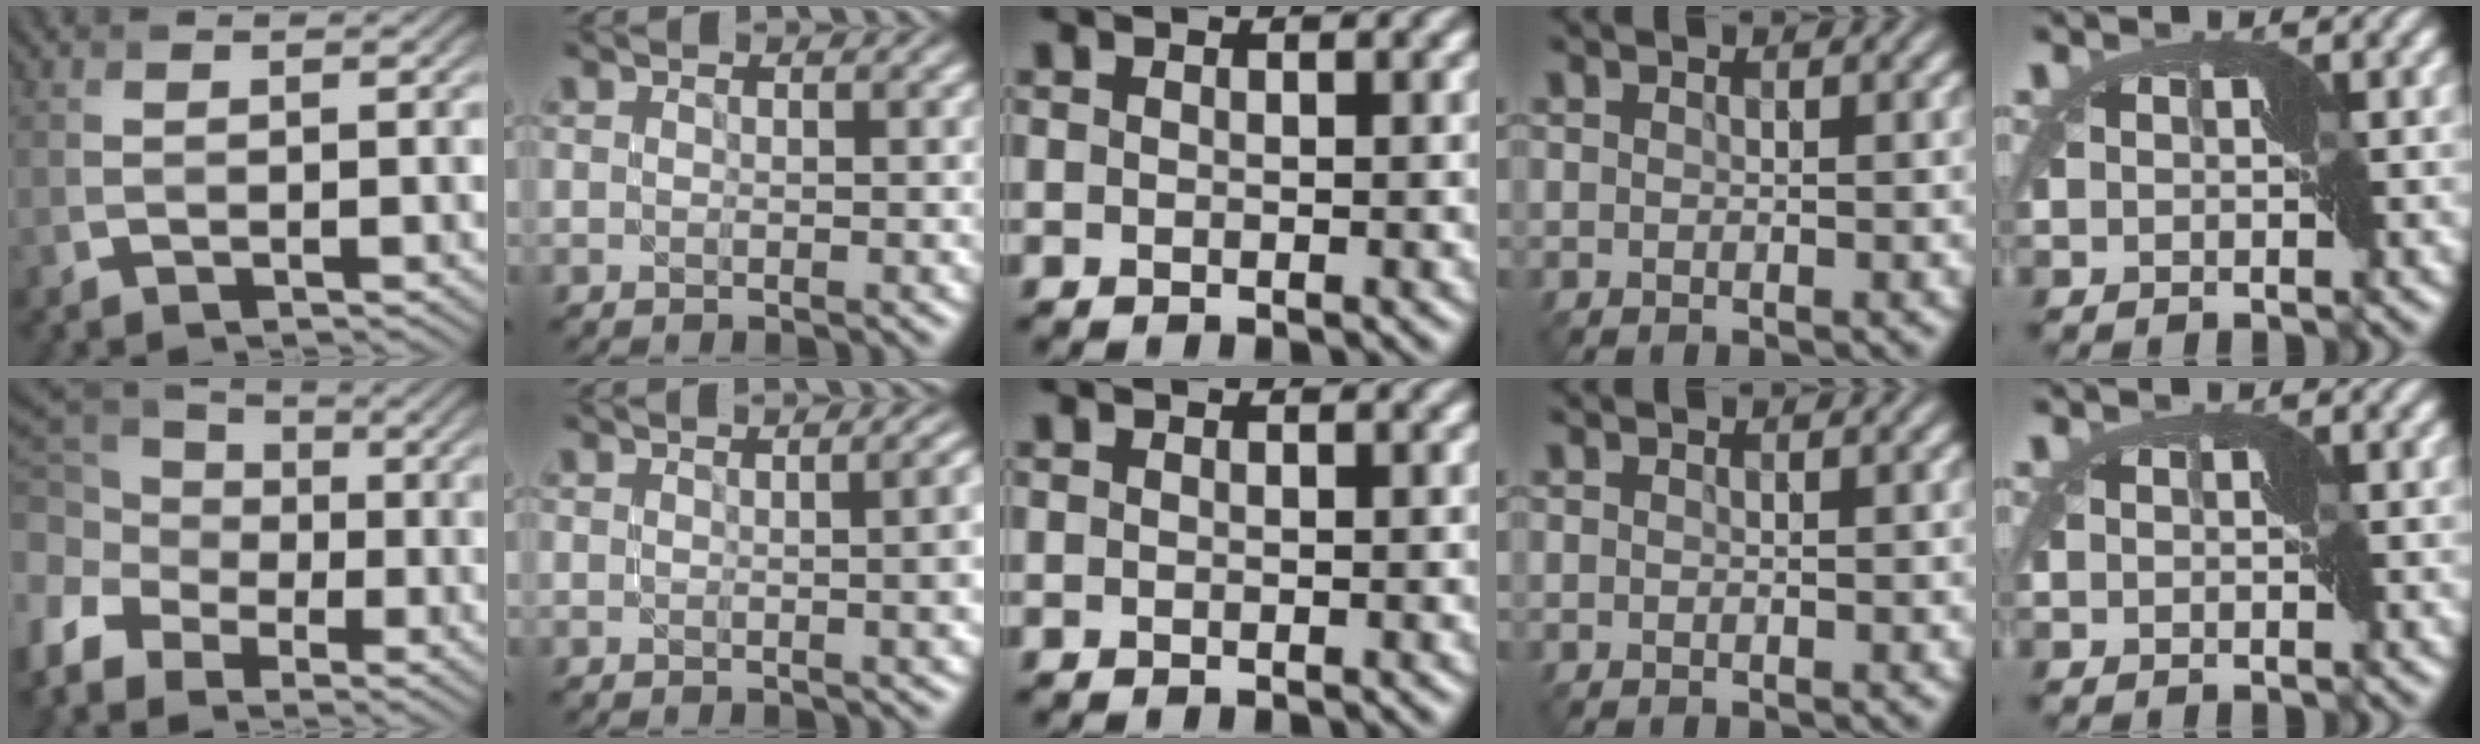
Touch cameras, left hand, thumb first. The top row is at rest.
{"thumb": {"total": 11.1, "force": [-5.1, 8.0, 5.8], "torque": [-0.161, -0.034, -0.101]}, "index": {"total": 4.8, "force": [0.2, 2.0, 4.3], "torque": [-0.031, 0.004, 0.006]}}